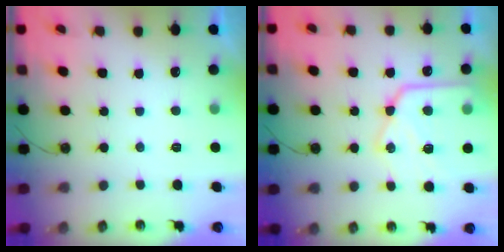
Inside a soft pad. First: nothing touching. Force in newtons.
{"total": 17.9, "press": 17.8, "slide": 1.6}